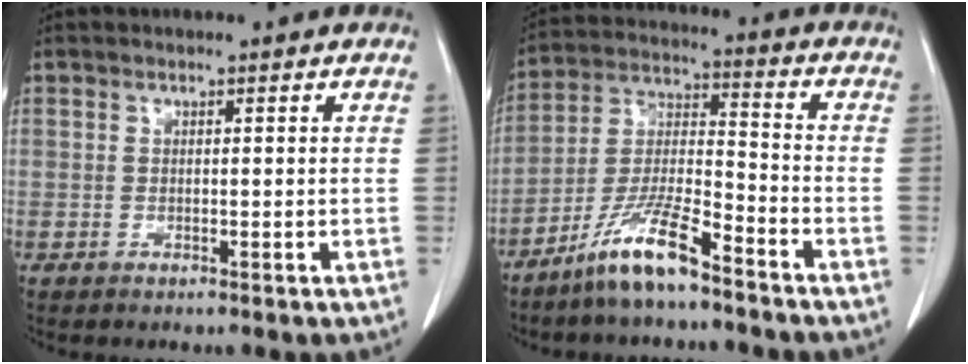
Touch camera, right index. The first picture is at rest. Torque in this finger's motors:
{"motor_torque": [1.09, -1.05, 0.59, 0.19]}